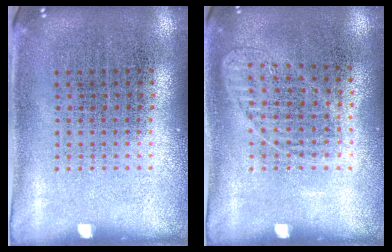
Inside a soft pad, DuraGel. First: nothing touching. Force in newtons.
{"total": 0.9, "press": 0.9, "slide": 0.1}